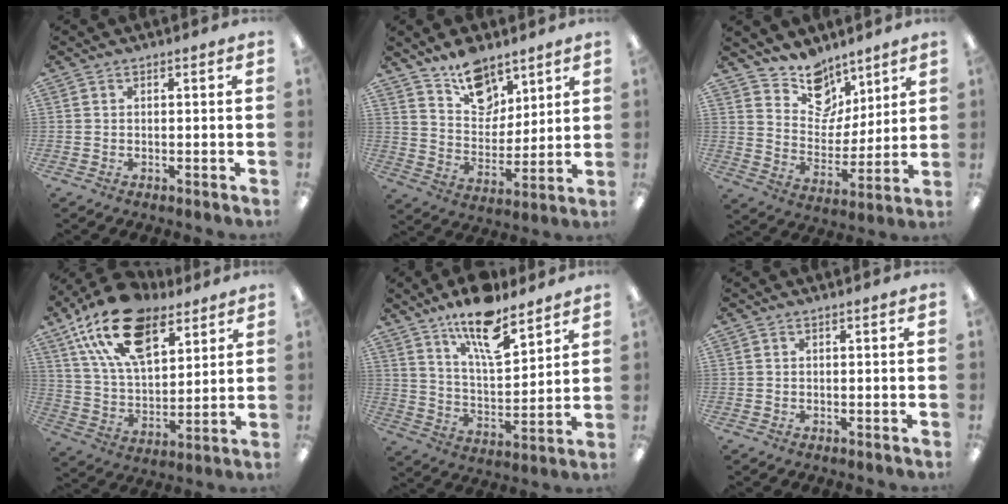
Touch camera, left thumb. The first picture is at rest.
{"total": 12.8, "force": [9.6, 7.3, 4.2], "torque": [-0.056, -0.061, 0.177]}
{"total": 12.4, "force": [9.6, 7.3, 2.7], "torque": [-0.046, -0.075, 0.184]}
{"total": 20.8, "force": [12.6, 10.8, 12.5], "torque": [-0.225, -0.047, 0.227]}
{"total": 15.5, "force": [11.5, 5.1, 9.0], "torque": [-0.147, -0.064, 0.194]}
{"total": 0.0}